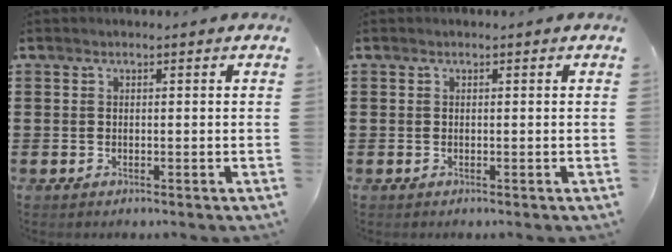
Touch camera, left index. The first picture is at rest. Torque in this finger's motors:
{"motor_torque": [0.00, 0.00, 0.00, 0.00]}